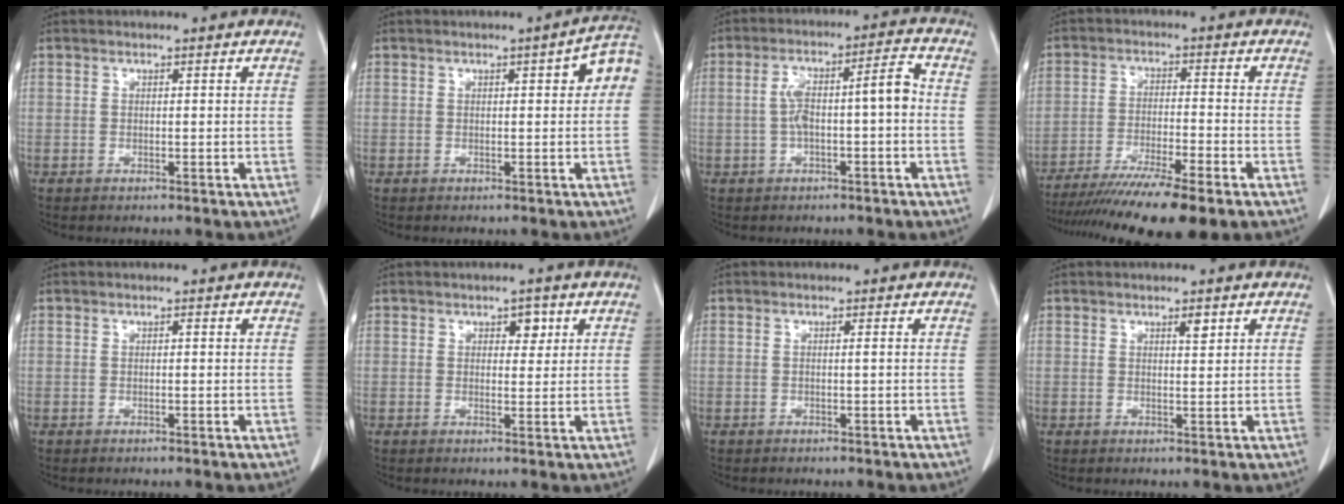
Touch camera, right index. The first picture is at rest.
{"total": 4.6, "force": [0.9, 1.1, 4.3], "torque": [-0.050, 0.015, 0.005]}
{"total": 8.0, "force": [-0.6, 1.5, 7.8], "torque": [-0.141, 0.035, -0.009]}
{"total": 15.0, "force": [-11.6, 0.4, 9.5], "torque": [-0.151, -0.037, -0.187]}
{"total": 0.0}
{"total": 2.4, "force": [1.1, 1.4, 1.6], "torque": [-0.017, 0.003, 0.015]}
{"total": 0.5, "force": [0.0, -0.2, 0.5], "torque": [-0.007, 0.000, -0.001]}
{"total": 1.4, "force": [0.8, 0.3, 1.1], "torque": [-0.019, -0.004, 0.013]}